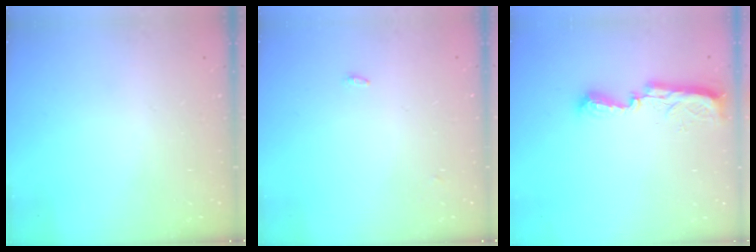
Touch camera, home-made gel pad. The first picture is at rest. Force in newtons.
{"total": 6.3, "press": 2.7, "slide": 5.7}
{"total": 8.3, "press": 8.3, "slide": 0.9}